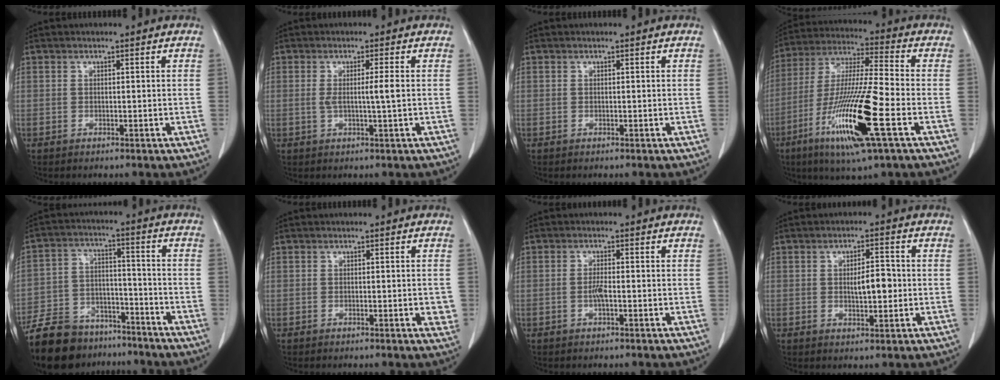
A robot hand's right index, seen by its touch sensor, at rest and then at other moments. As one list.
[{"total": 2.9, "force": [0.1, -0.5, 2.9], "torque": [-0.053, -0.004, 0.000]}, {"total": 0.0}, {"total": 18.3, "force": [-6.9, 0.7, 16.9], "torque": [-0.354, -0.031, -0.131]}, {"total": 16.7, "force": [-13.7, 7.8, 5.8], "torque": [-0.119, 0.015, -0.220]}, {"total": 2.0, "force": [-0.4, 0.5, 1.9], "torque": [-0.018, -0.002, -0.004]}, {"total": 1.8, "force": [-0.5, 0.2, 1.7], "torque": [-0.038, 0.000, -0.011]}, {"total": 4.5, "force": [-0.2, 1.4, 4.3], "torque": [-0.069, 0.002, 0.000]}]